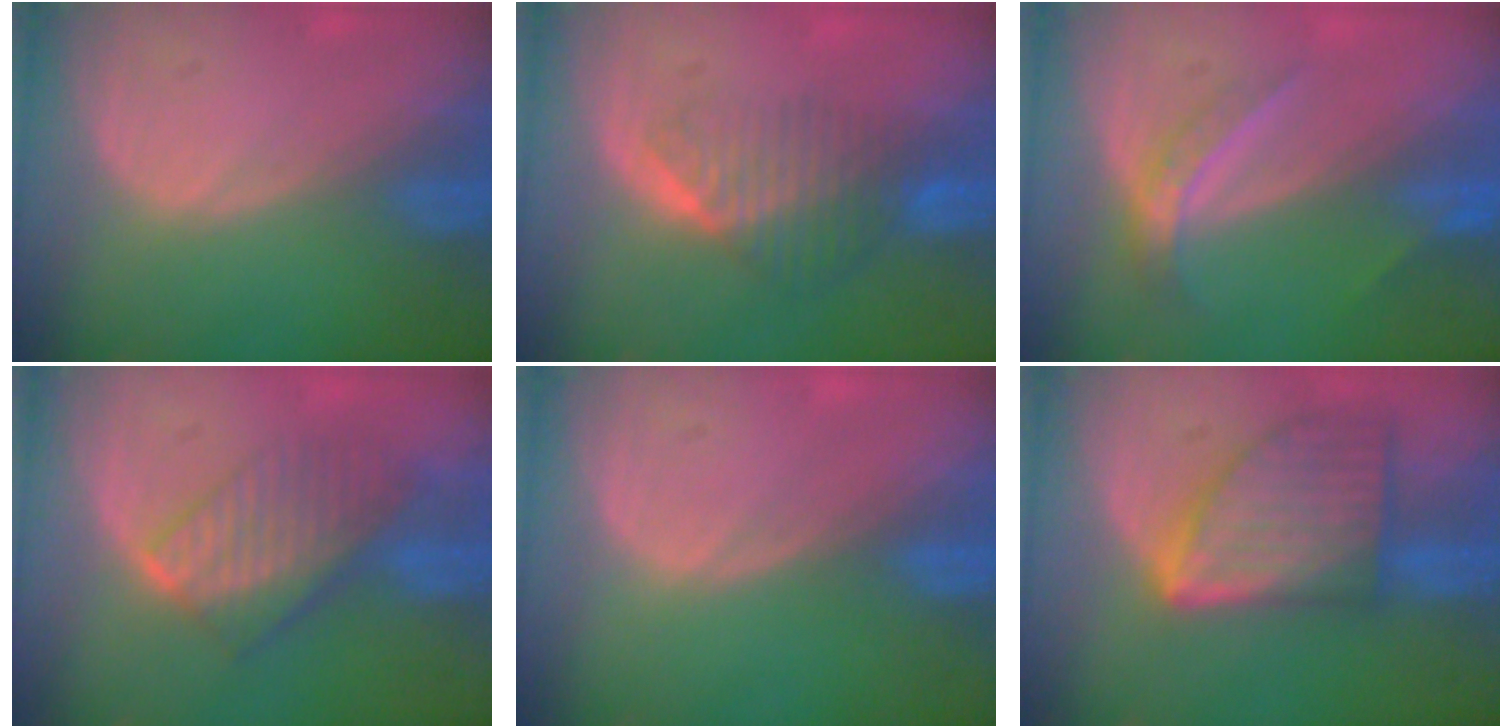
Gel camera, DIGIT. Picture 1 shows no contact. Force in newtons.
{"total": 6.5, "press": 5.5, "slide": 3.4}
{"total": 4.5, "press": 4.0, "slide": 2.1}
{"total": 7.5, "press": 6.8, "slide": 3.1}
{"total": 0.0}
{"total": 9.3, "press": 9.3, "slide": 0.5}